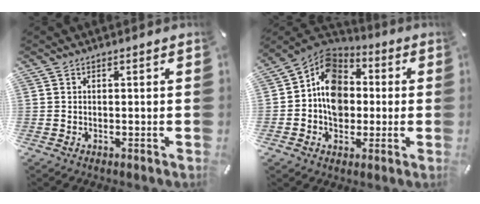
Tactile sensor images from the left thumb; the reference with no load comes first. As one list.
[{"total": 11.7, "force": [-0.5, 10.0, 6.1], "torque": [-0.105, 0.007, -0.012]}]